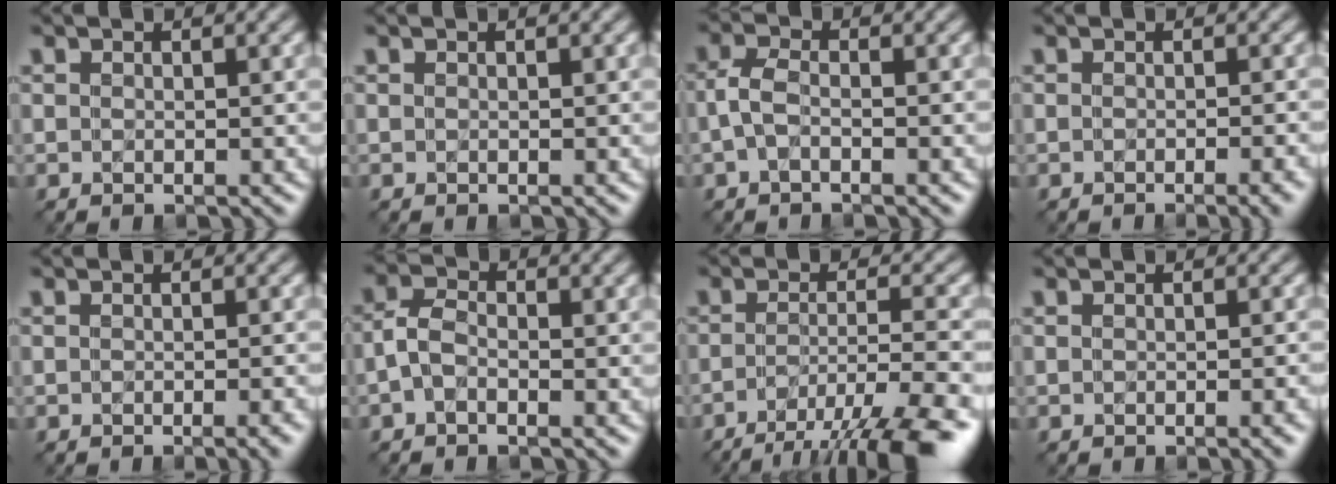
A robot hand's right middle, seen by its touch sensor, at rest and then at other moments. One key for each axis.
{"total": 0.0}
{"total": 1.7, "fx": -0.7, "fy": 0.6, "fz": 1.4, "tx": -0.043, "ty": 0.001, "tz": -0.015}
{"total": 3.2, "fx": -1.1, "fy": 1.0, "fz": 2.9, "tx": -0.013, "ty": 0.001, "tz": -0.010}
{"total": 2.6, "fx": -0.9, "fy": 0.8, "fz": 2.4, "tx": -0.011, "ty": 0.000, "tz": -0.008}
{"total": 1.7, "fx": -0.9, "fy": 0.8, "fz": 1.1, "tx": -0.035, "ty": 0.006, "tz": -0.021}
{"total": 8.9, "fx": -5.8, "fy": 1.7, "fz": 6.5, "tx": -0.102, "ty": -0.005, "tz": -0.089}
{"total": 2.4, "fx": -0.7, "fy": 0.7, "fz": 2.1, "tx": -0.008, "ty": 0.003, "tz": -0.004}